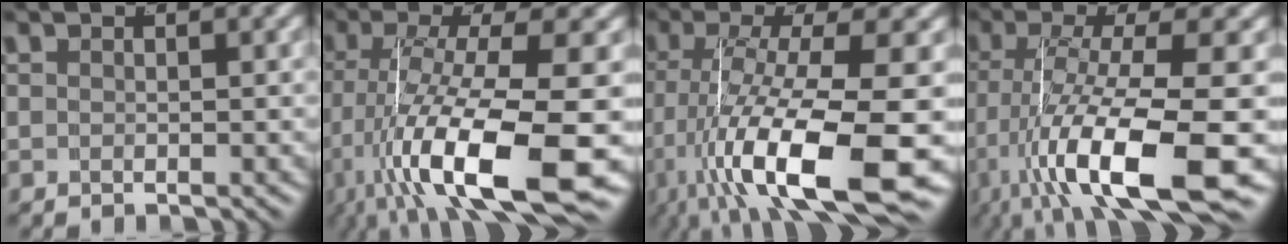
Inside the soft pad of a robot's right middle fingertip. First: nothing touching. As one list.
[{"total": 10.2, "force": [-2.3, 3.1, 9.5], "torque": [-0.171, -0.026, -0.019]}, {"total": 10.3, "force": [-2.3, 3.1, 9.5], "torque": [-0.172, -0.025, -0.019]}, {"total": 9.4, "force": [-2.8, 2.6, 8.7], "torque": [-0.151, -0.021, -0.029]}]